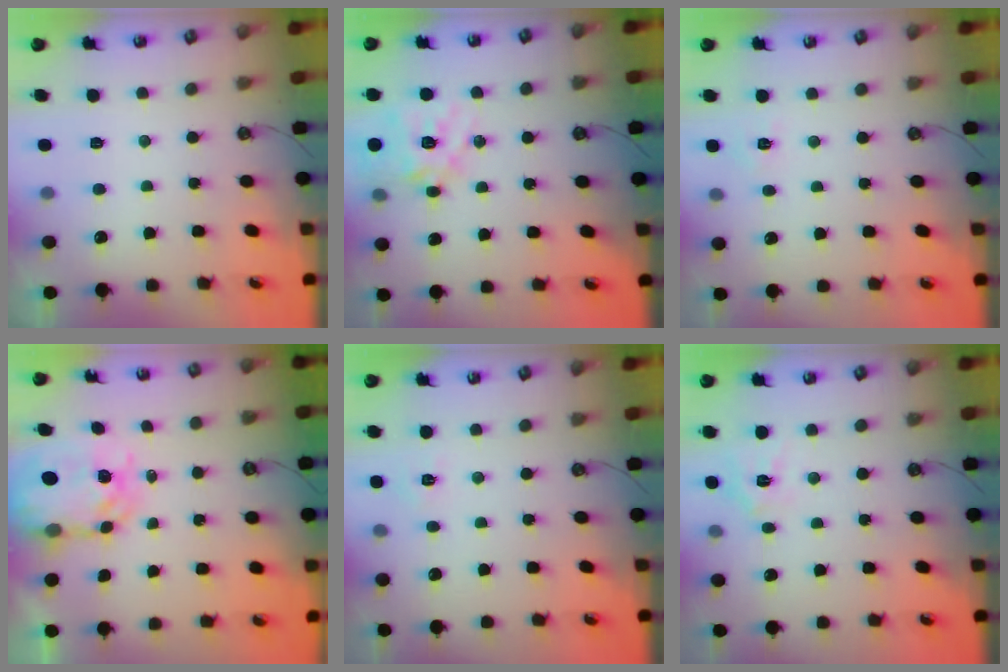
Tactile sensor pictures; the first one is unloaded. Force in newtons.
{"total": 16.8, "press": 16.6, "slide": 2.7}
{"total": 2.8, "press": 2.8, "slide": 0.4}
{"total": 9.2, "press": 9.1, "slide": 0.8}
{"total": 2.8, "press": 2.8, "slide": 0.4}
{"total": 7.3, "press": 7.3, "slide": 0.7}